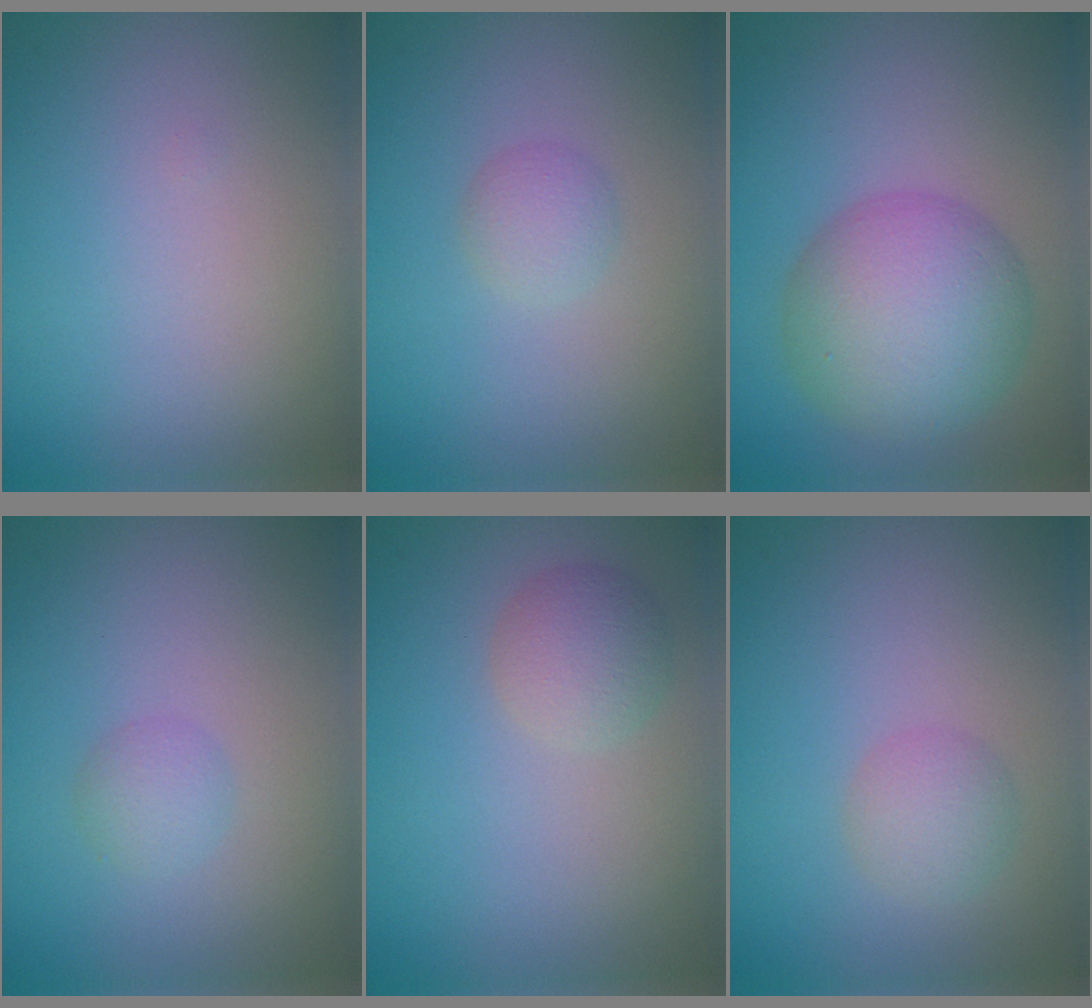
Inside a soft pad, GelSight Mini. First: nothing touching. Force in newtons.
{"total": 1.5, "press": 1.5, "slide": 0.1}
{"total": 7.5, "press": 7.5, "slide": 0.0}
{"total": 1.5, "press": 1.5, "slide": 0.1}
{"total": 2.4, "press": 2.4, "slide": 0.1}
{"total": 2.1, "press": 2.1, "slide": 0.1}